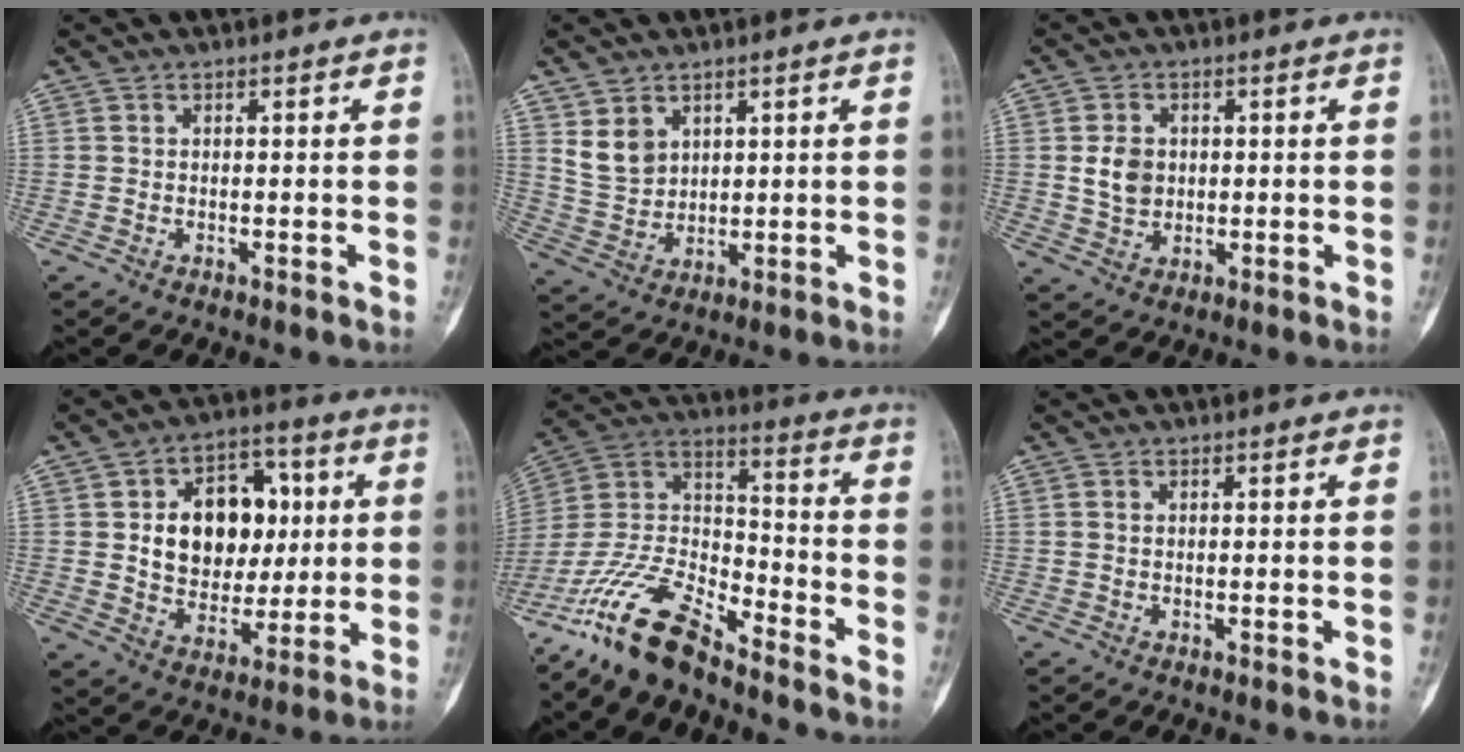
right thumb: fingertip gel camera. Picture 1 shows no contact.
{"total": 6.3, "force": [3.2, 4.6, 2.9], "torque": [-0.040, -0.019, 0.076]}
{"total": 5.3, "force": [0.6, 4.3, 3.1], "torque": [-0.041, -0.005, 0.016]}
{"total": 16.4, "force": [2.7, 11.9, 10.8], "torque": [-0.109, 0.007, 0.049]}
{"total": 15.9, "force": [-12.5, 5.1, 8.3], "torque": [-0.156, 0.076, -0.245]}
{"total": 0.7, "force": [0.2, 0.5, 0.5], "torque": [-0.012, 0.001, 0.003]}